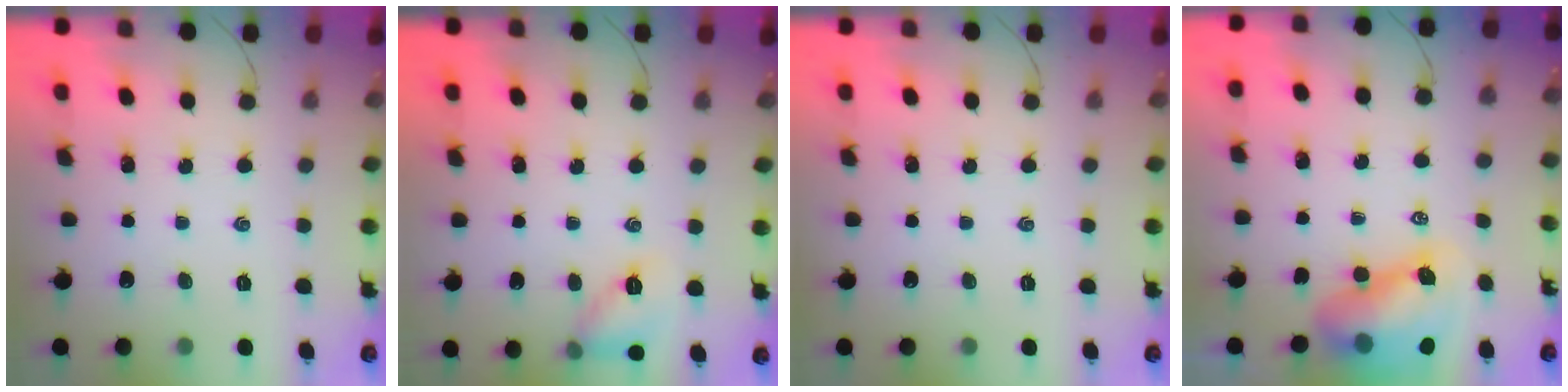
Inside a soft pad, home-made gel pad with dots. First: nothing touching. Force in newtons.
{"total": 8.7, "press": 8.7, "slide": 1.1}
{"total": 0.0}
{"total": 10.6, "press": 10.2, "slide": 3.0}